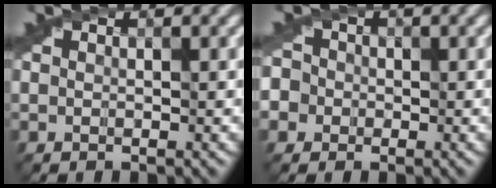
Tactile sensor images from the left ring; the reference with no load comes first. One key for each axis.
{"total": 5.1, "fx": -1.9, "fy": 4.5, "fz": 1.3, "tx": -0.023, "ty": 0.012, "tz": -0.058}